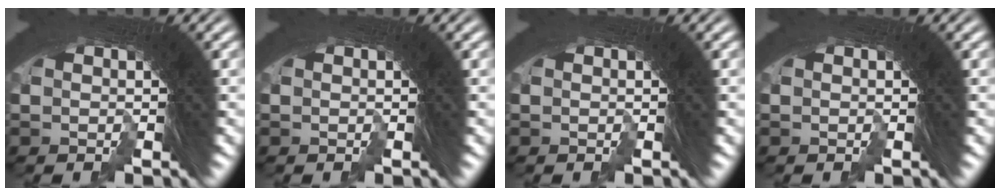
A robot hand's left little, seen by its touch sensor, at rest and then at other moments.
{"total": 0.0}
{"total": 0.0}
{"total": 0.0}